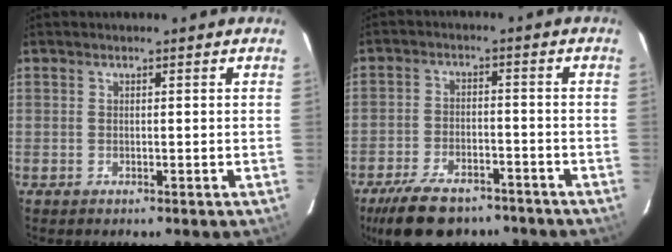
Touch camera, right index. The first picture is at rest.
{"total": 14.0, "force": [-10.7, 6.3, 6.6], "torque": [-0.152, -0.008, -0.166]}